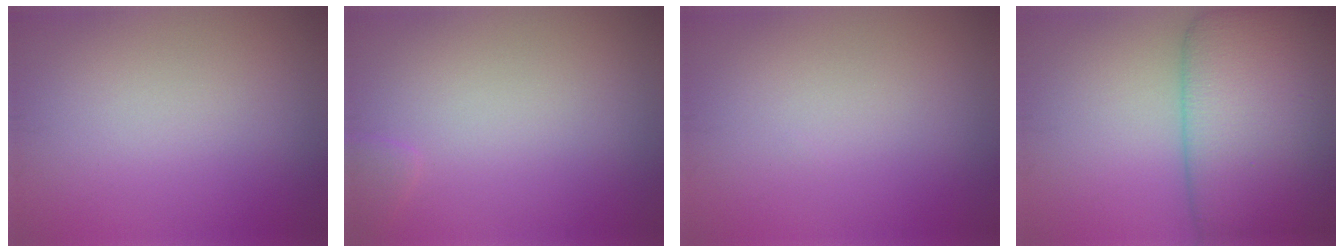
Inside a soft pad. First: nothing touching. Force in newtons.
{"total": 0.7, "press": 0.7, "slide": 0.1}
{"total": 0.0}
{"total": 10.4, "press": 10.4, "slide": 0.7}